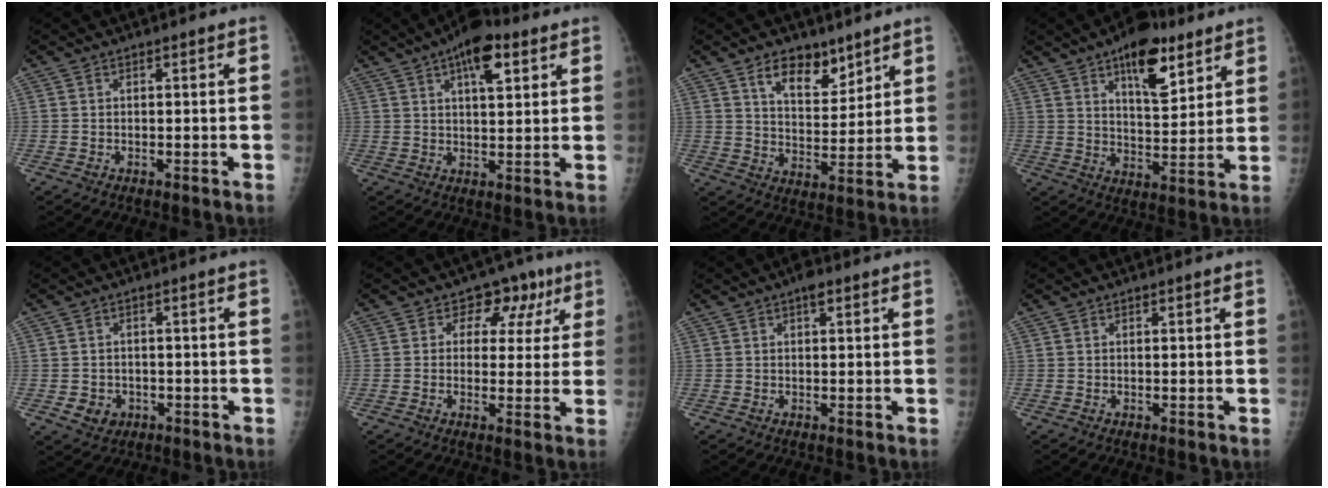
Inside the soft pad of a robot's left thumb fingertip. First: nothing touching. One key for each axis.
{"total": 10.2, "fx": 5.2, "fy": 4.1, "fz": 7.7, "tx": -0.099, "ty": -0.009, "tz": 0.077}
{"total": 9.6, "fx": 6.4, "fy": 5.0, "fz": 5.2, "tx": -0.052, "ty": -0.046, "tz": 0.113}
{"total": 13.6, "fx": 7.8, "fy": 5.9, "fz": 9.5, "tx": -0.109, "ty": -0.040, "tz": 0.120}
{"total": 3.7, "fx": -1.2, "fy": 3.2, "fz": 1.3, "tx": -0.006, "ty": 0.004, "tz": -0.009}
{"total": 7.2, "fx": 3.2, "fy": 5.7, "fz": 3.0, "tx": 0.018, "ty": -0.001, "tz": 0.033}
{"total": 2.2, "fx": 1.2, "fy": 0.9, "fz": 1.6, "tx": -0.015, "ty": -0.001, "tz": 0.016}
{"total": 0.0}